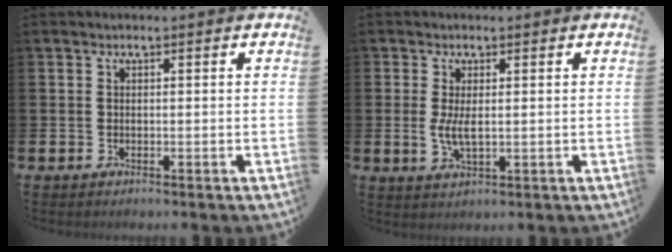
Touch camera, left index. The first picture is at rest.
{"total": 3.0, "force": [0.4, 1.1, 2.8], "torque": [-0.053, 0.002, 0.006]}